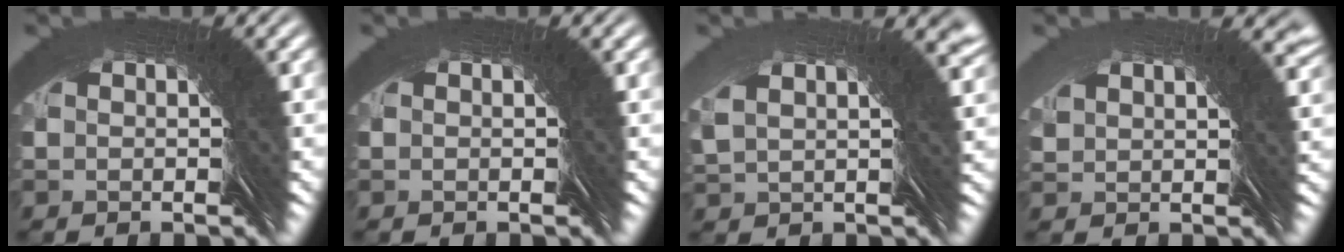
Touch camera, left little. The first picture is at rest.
{"total": 0.0}
{"total": 3.7, "force": [1.8, -3.2, -0.6], "torque": [0.025, 0.029, 0.028]}
{"total": 4.3, "force": [1.7, -3.4, -2.0], "torque": [0.057, 0.022, 0.029]}